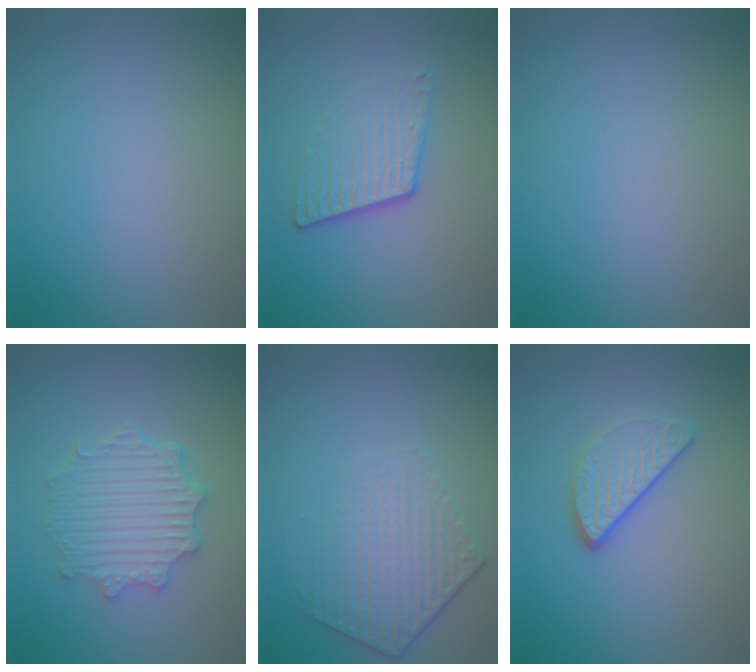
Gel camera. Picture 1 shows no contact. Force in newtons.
{"total": 3.8, "press": 2.6, "slide": 2.8}
{"total": 0.0}
{"total": 4.7, "press": 3.8, "slide": 2.8}
{"total": 4.4, "press": 3.2, "slide": 3.1}
{"total": 3.1, "press": 2.5, "slide": 1.8}